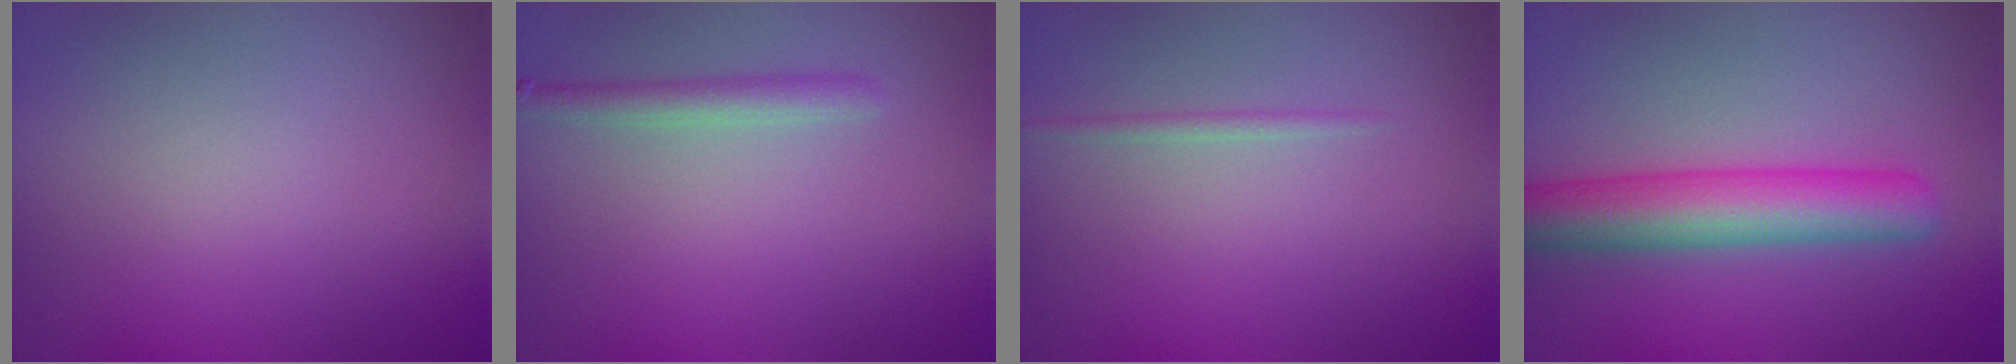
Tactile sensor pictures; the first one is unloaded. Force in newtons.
{"total": 1.8, "press": 1.8, "slide": 0.1}
{"total": 0.8, "press": 0.7, "slide": 0.1}
{"total": 6.2, "press": 6.2, "slide": 0.2}